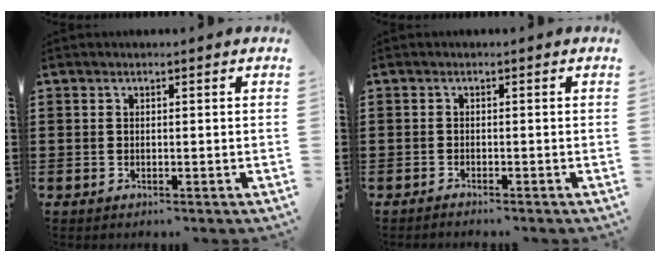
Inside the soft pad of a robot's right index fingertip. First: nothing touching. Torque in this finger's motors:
{"motor_torque": [0.06, -0.06, 0.07, -0.02]}